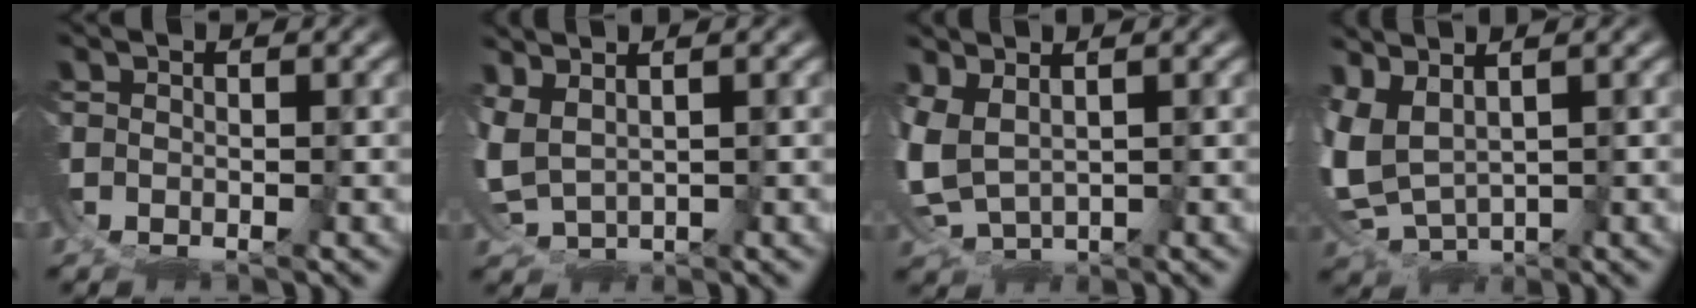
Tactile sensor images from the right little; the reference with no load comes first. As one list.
[{"total": 4.1, "force": [0.4, 3.5, 2.1], "torque": [-0.085, -0.018, 0.021]}, {"total": 4.7, "force": [0.0, 3.9, 2.5], "torque": [-0.100, -0.027, 0.022]}, {"total": 7.8, "force": [-0.4, 6.9, 3.6], "torque": [-0.130, -0.033, 0.004]}]